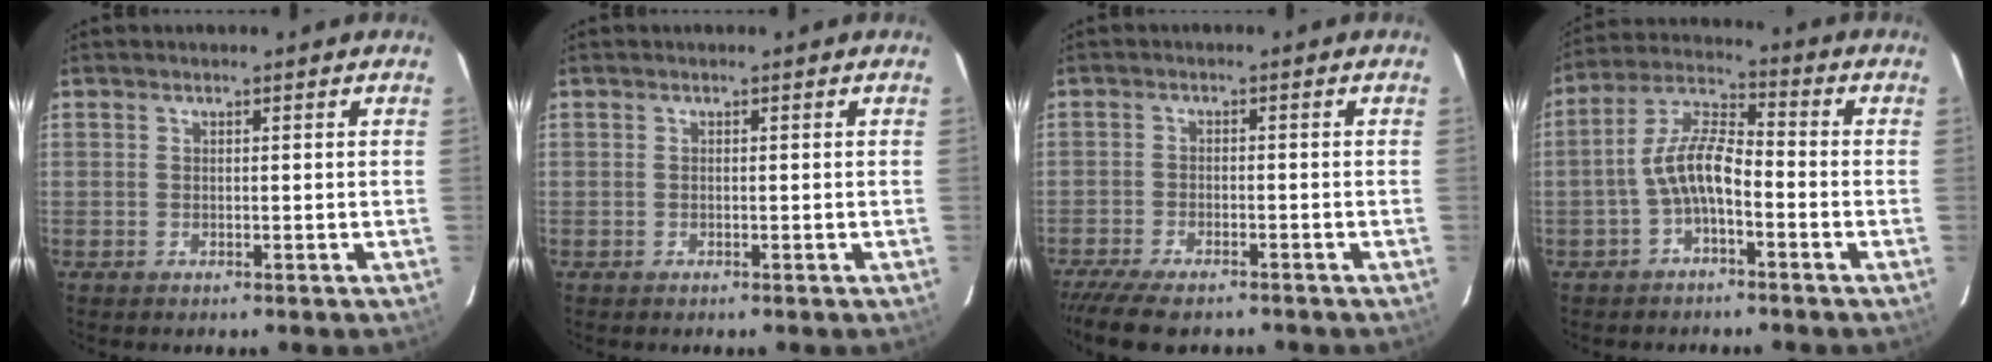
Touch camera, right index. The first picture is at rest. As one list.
[{"total": 0.0}, {"total": 9.0, "force": [-7.7, 2.4, 4.1], "torque": [-0.104, -0.033, -0.133]}, {"total": 7.8, "force": [-2.9, 2.6, 6.7], "torque": [-0.145, 0.019, -0.058]}]